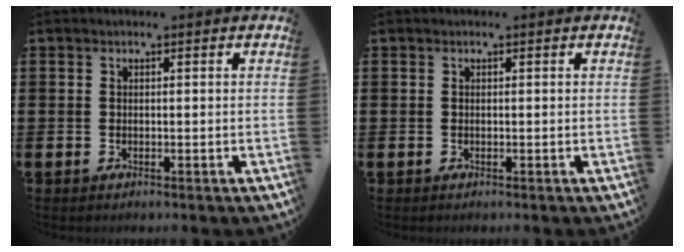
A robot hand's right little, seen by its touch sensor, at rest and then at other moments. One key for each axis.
{"total": 0.0}